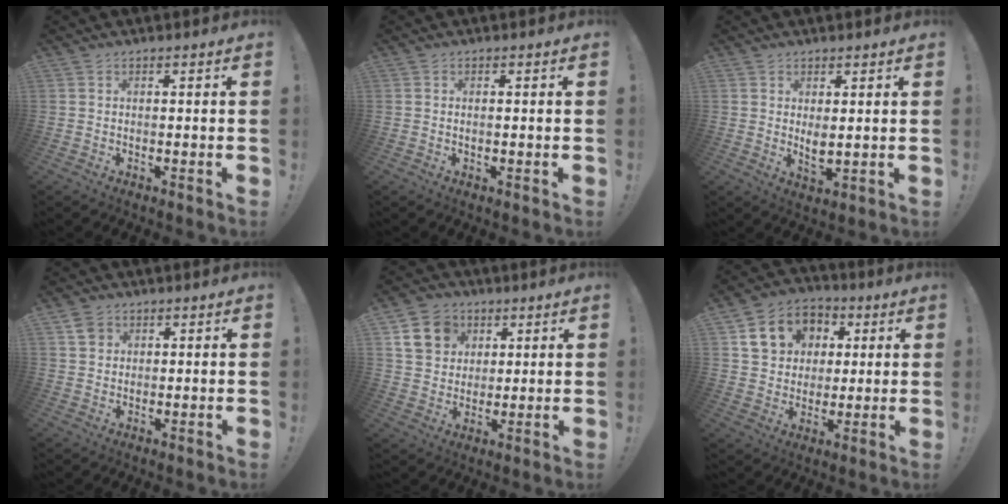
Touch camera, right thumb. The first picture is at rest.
{"total": 0.7, "force": [-0.1, 0.1, 0.7], "torque": [-0.012, -0.001, -0.003]}
{"total": 3.7, "force": [1.5, 1.7, 2.9], "torque": [-0.033, -0.017, 0.026]}
{"total": 3.5, "force": [1.9, 2.8, 1.0], "torque": [-0.005, -0.007, 0.034]}
{"total": 12.1, "force": [5.2, 10.0, 4.3], "torque": [-0.065, -0.019, 0.109]}
{"total": 13.3, "force": [4.4, 11.4, 5.3], "torque": [-0.078, -0.008, 0.098]}